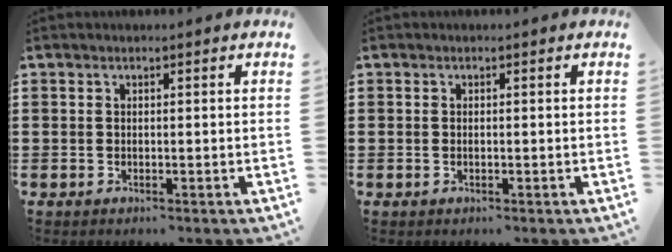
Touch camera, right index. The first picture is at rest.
{"total": 0.0}